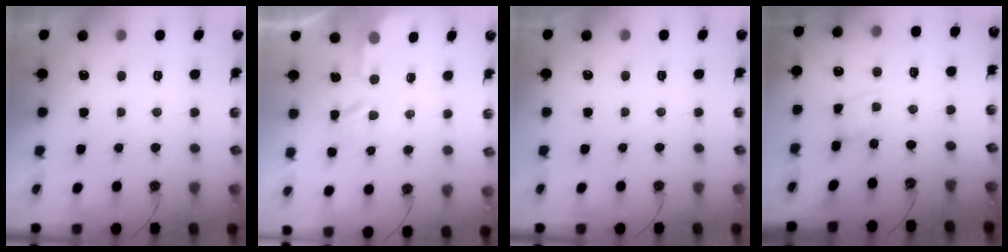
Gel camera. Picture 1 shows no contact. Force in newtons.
{"total": 2.9, "press": 2.9, "slide": 0.4}
{"total": 0.0}
{"total": 2.0, "press": 2.0, "slide": 0.1}